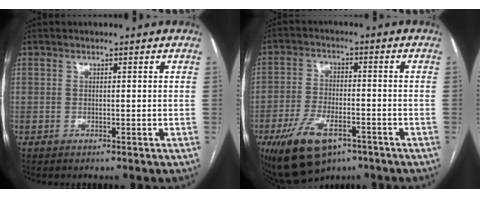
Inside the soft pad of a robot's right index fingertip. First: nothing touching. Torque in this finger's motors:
{"motor_torque": [1.16, -0.97, 0.53, 0.11]}